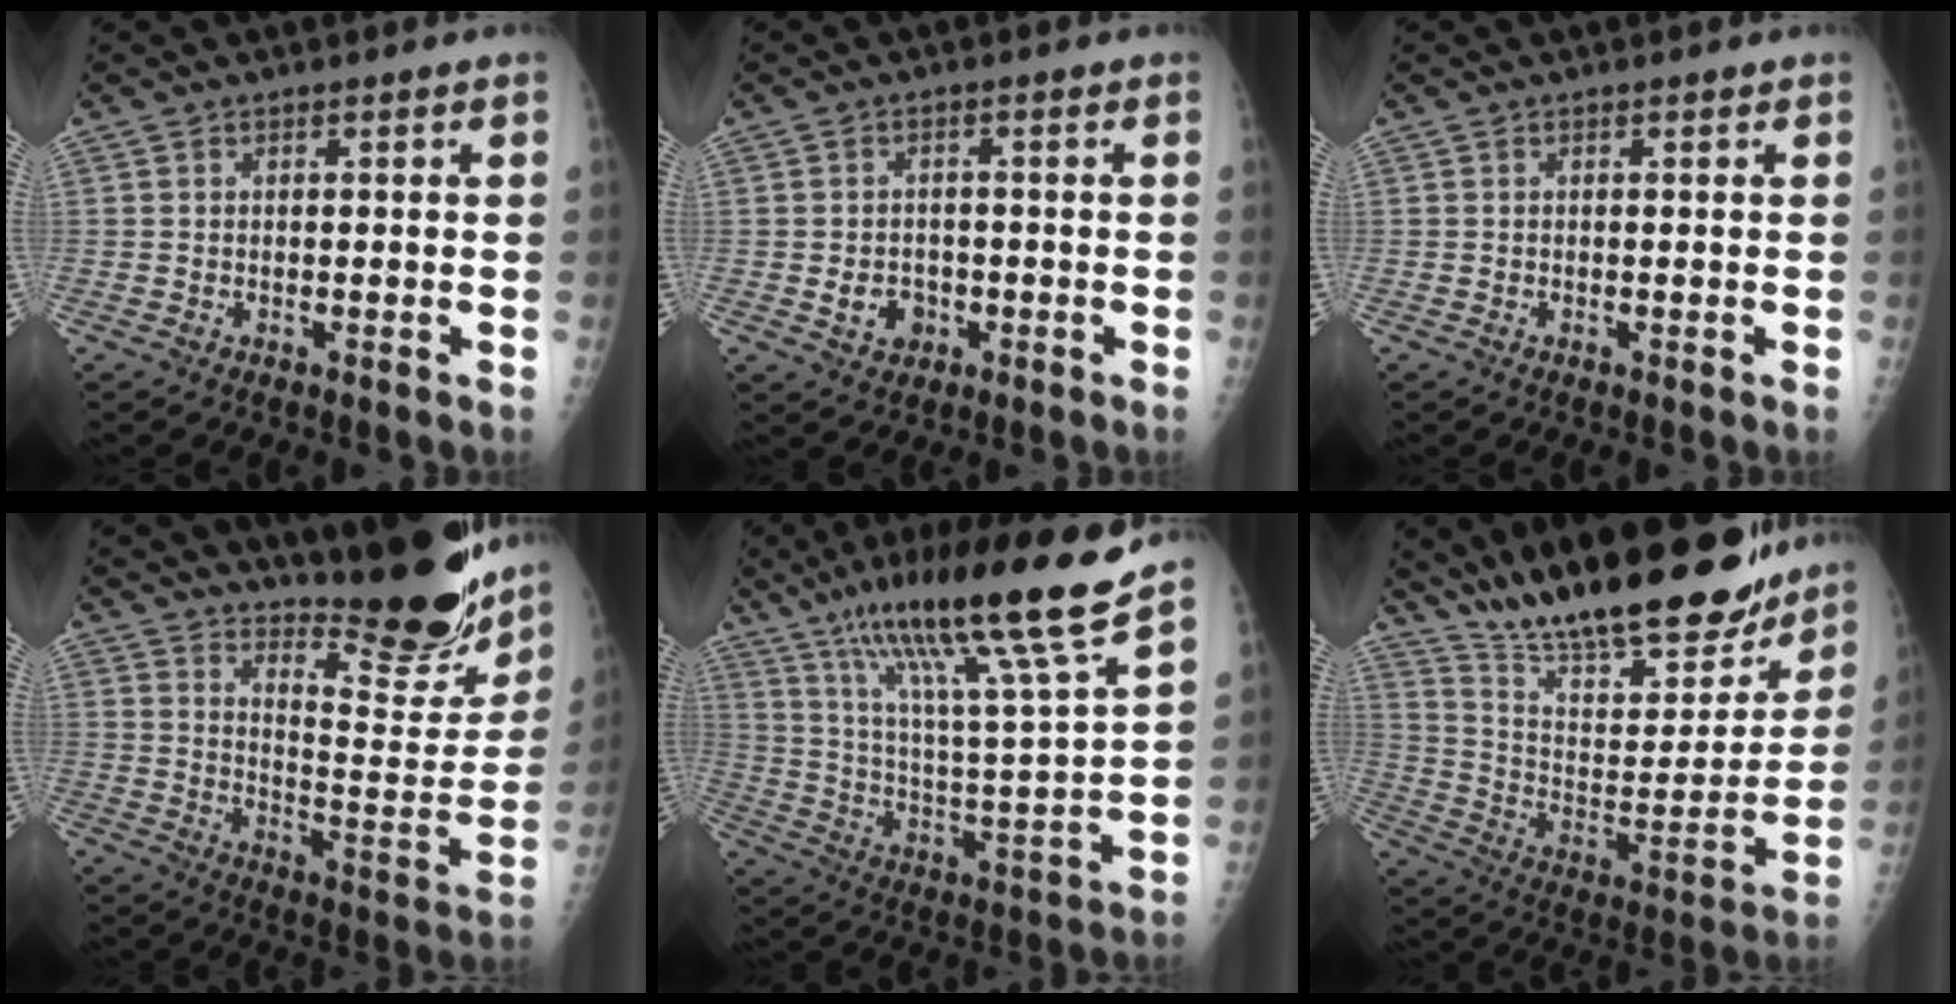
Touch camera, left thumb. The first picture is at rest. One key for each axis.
{"total": 4.3, "fx": -1.1, "fy": 3.7, "fz": 2.0, "tx": -0.015, "ty": 0.005, "tz": -0.013}
{"total": 0.0}
{"total": 22.6, "fx": 18.9, "fy": 5.2, "fz": 11.2, "tx": -0.124, "ty": -0.147, "tz": 0.261}
{"total": 21.4, "fx": 15.3, "fy": 0.2, "fz": 14.9, "tx": -0.230, "ty": -0.066, "tz": 0.264}
{"total": 28.9, "fx": 23.0, "fy": 8.6, "fz": 15.2, "tx": -0.212, "ty": -0.090, "tz": 0.357}